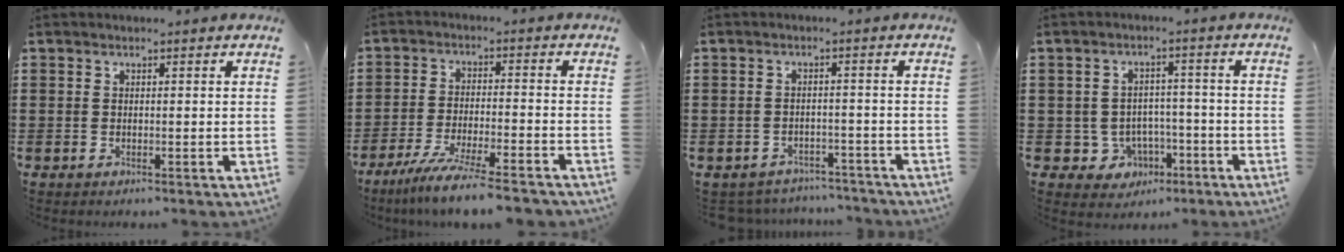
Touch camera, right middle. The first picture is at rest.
{"total": 7.3, "force": [-6.3, -0.3, 3.6], "torque": [-0.069, -0.014, -0.119]}
{"total": 2.9, "force": [-2.8, 0.5, -0.3], "torque": [-0.005, 0.000, -0.063]}
{"total": 4.5, "force": [-2.1, 3.8, 1.1], "torque": [-0.032, 0.011, -0.040]}